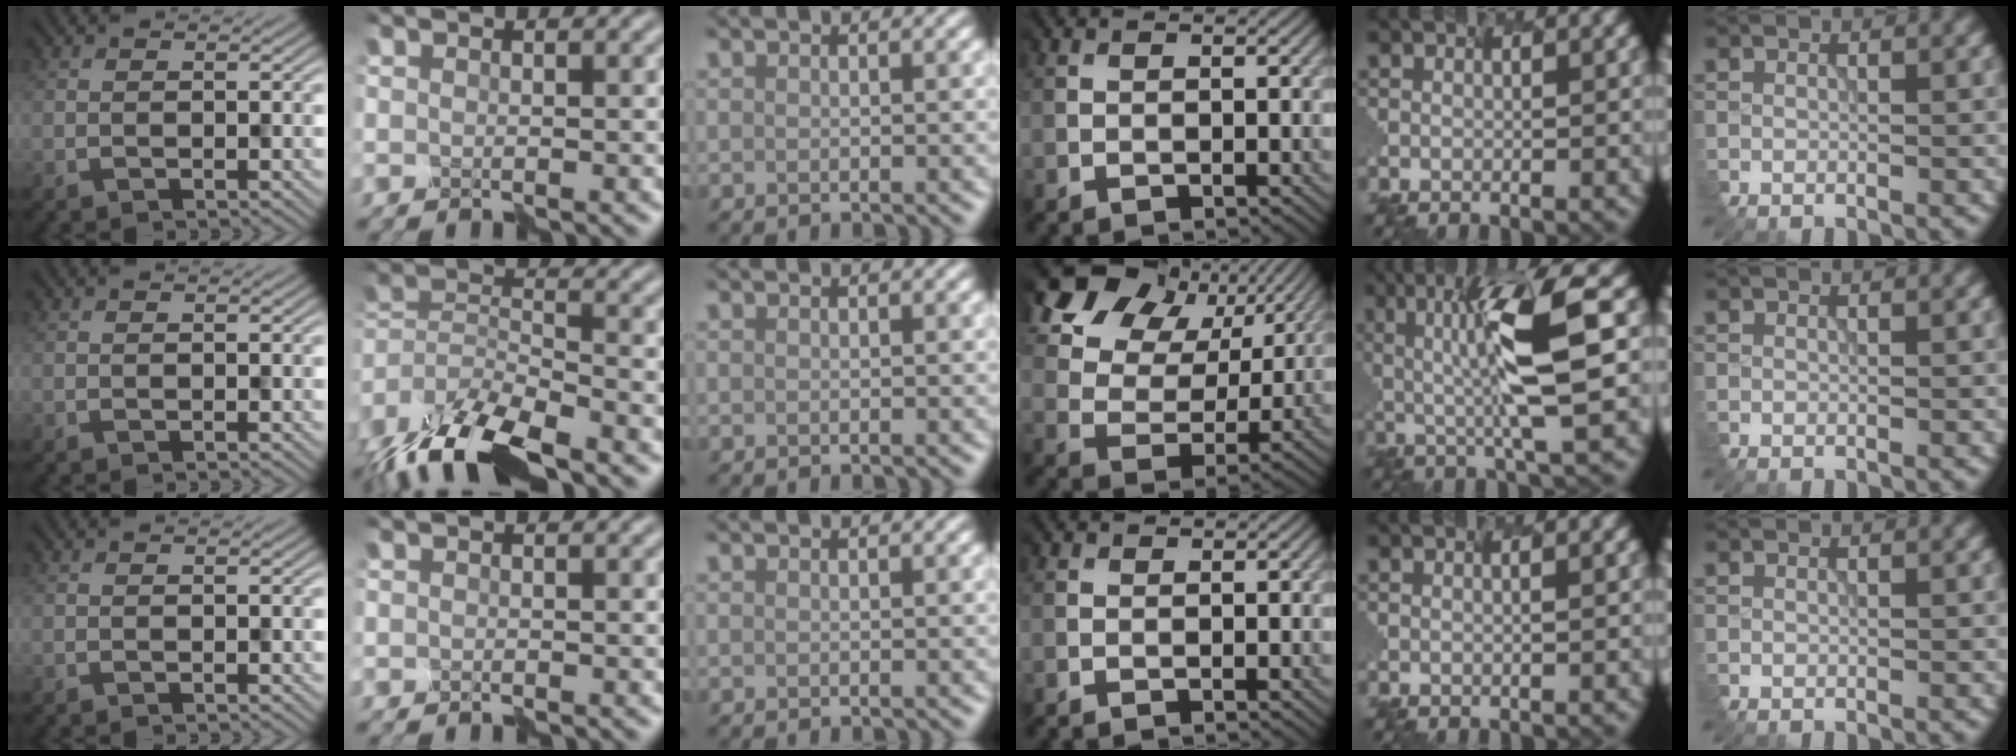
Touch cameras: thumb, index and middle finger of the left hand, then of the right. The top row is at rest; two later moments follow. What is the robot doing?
{"motion": "disassemble", "object": "puzzle pieces"}